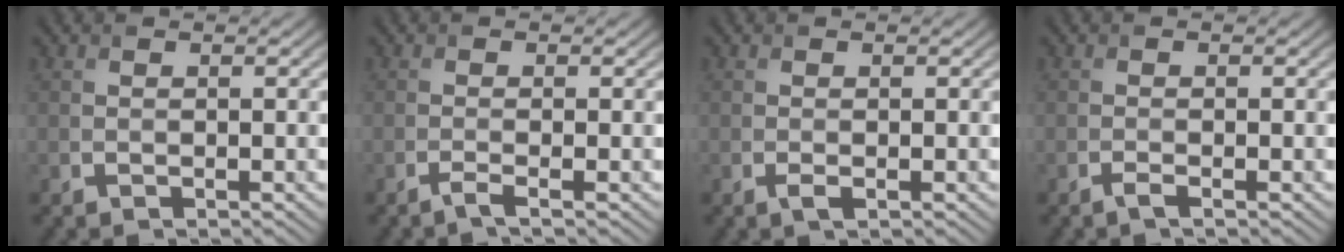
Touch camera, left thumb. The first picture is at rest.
{"total": 1.5, "force": [-0.8, 0.1, 1.2], "torque": [-0.018, 0.000, -0.026]}
{"total": 0.9, "force": [-0.3, 0.2, 0.8], "torque": [-0.019, -0.004, -0.005]}
{"total": 1.0, "force": [-0.6, 0.0, 0.7], "torque": [-0.016, 0.000, -0.015]}